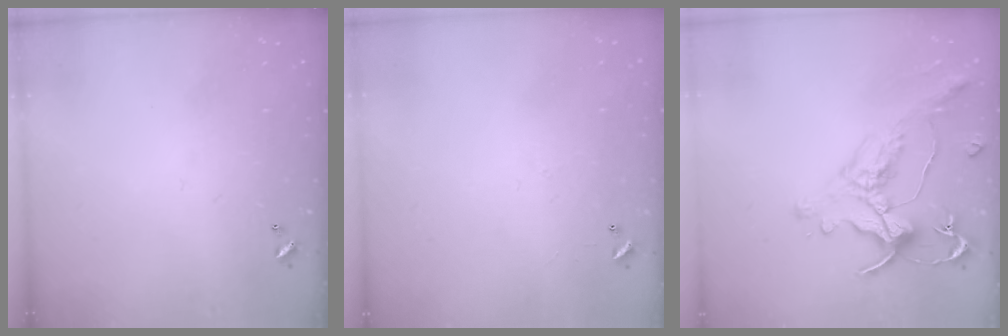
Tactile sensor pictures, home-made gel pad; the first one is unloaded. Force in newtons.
{"total": 7.7, "press": 7.7, "slide": 0.5}
{"total": 0.7, "press": 0.1, "slide": 0.7}